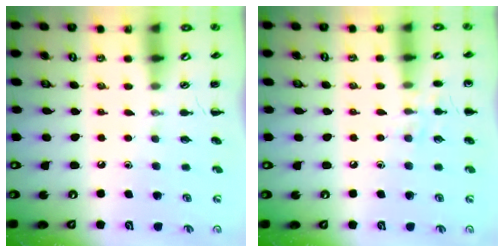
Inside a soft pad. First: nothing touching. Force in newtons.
{"total": 7.5, "press": 7.2, "slide": 1.9}